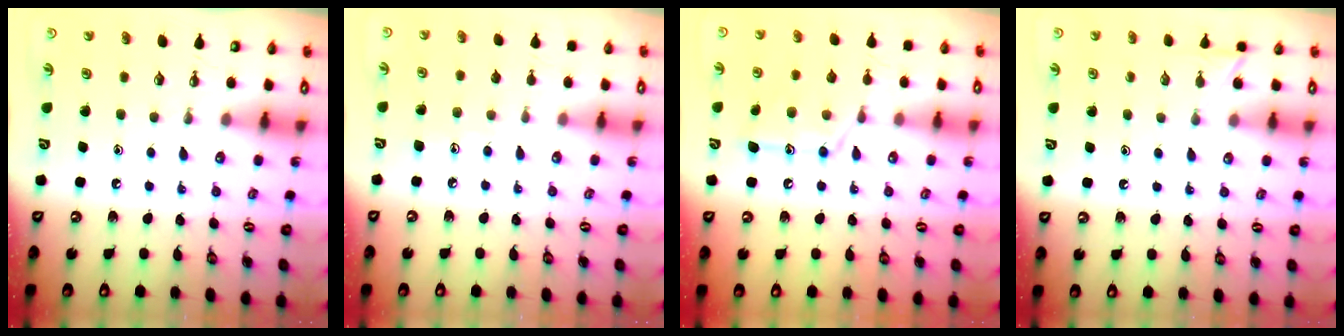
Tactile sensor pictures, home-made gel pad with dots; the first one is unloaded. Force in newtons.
{"total": 4.6, "press": 4.5, "slide": 0.4}
{"total": 13.7, "press": 13.7, "slide": 0.9}
{"total": 5.1, "press": 5.1, "slide": 0.6}